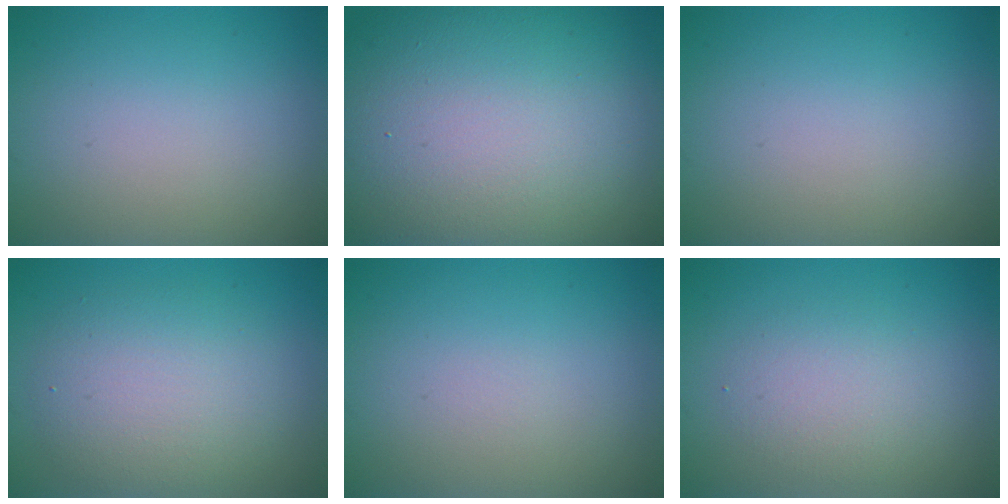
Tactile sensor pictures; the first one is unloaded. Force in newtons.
{"total": 19.4, "press": 19.3, "slide": 1.7}
{"total": 0.0}
{"total": 5.1, "press": 5.1, "slide": 0.2}
{"total": 0.0}
{"total": 2.5, "press": 2.5, "slide": 0.2}